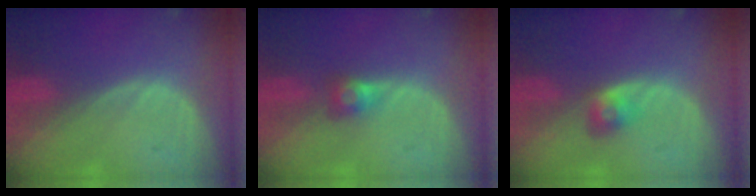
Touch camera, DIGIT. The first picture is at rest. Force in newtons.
{"total": 2.6, "press": 2.4, "slide": 1.0}
{"total": 2.9, "press": 2.4, "slide": 1.5}